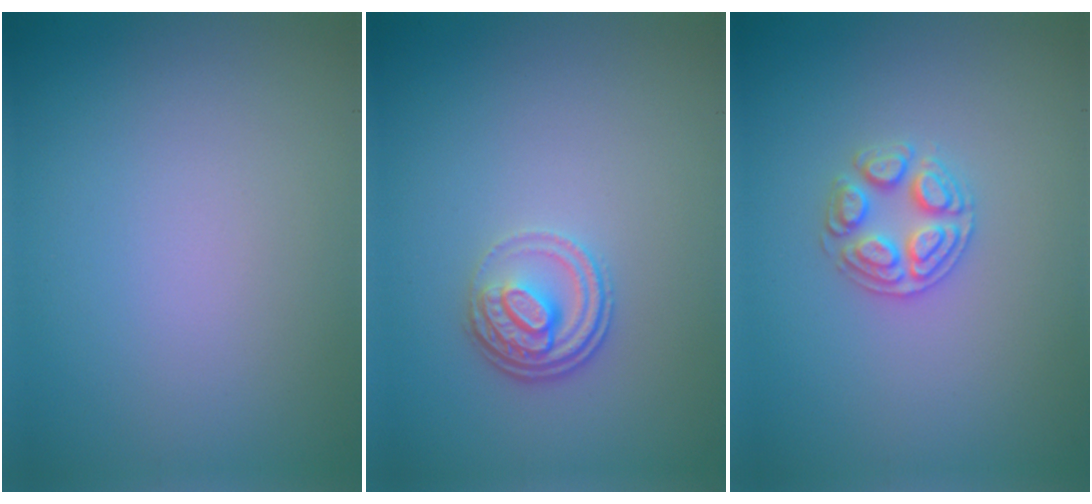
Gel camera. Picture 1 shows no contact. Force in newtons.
{"total": 2.8, "press": 2.3, "slide": 1.7}
{"total": 2.6, "press": 2.5, "slide": 0.5}